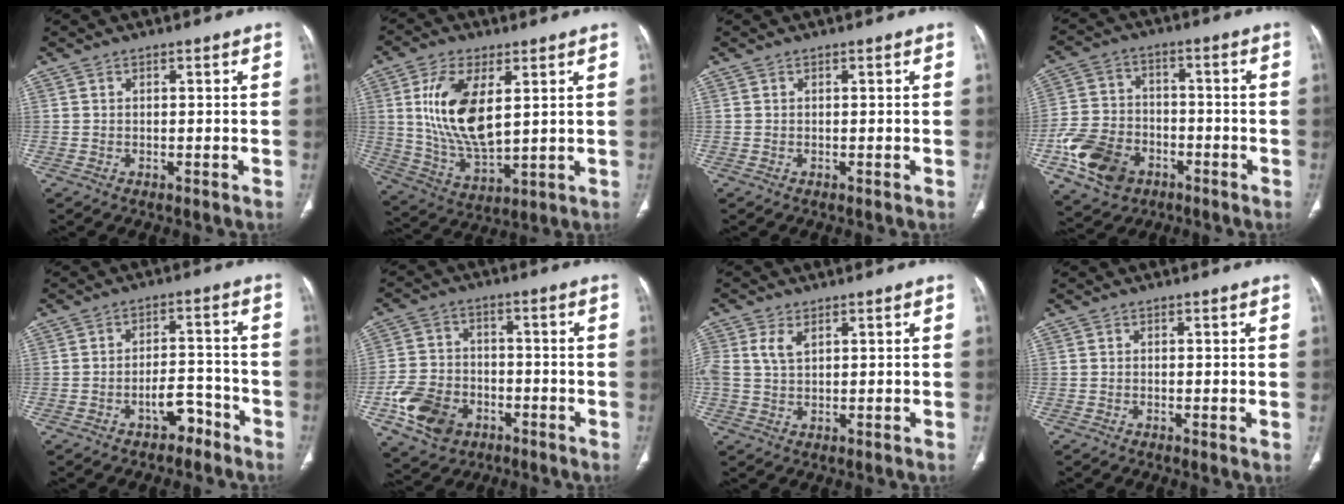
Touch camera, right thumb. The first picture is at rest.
{"total": 14.8, "force": [3.6, 7.2, 12.5], "torque": [-0.235, -0.023, 0.078]}
{"total": 0.0}
{"total": 12.9, "force": [-5.6, 9.5, 6.5], "torque": [-0.111, 0.023, -0.097]}
{"total": 5.3, "force": [-3.5, 3.0, 2.7], "torque": [-0.021, 0.043, -0.053]}
{"total": 11.3, "force": [-4.8, 8.6, 5.7], "torque": [-0.094, 0.020, -0.080]}
{"total": 3.7, "force": [1.5, 2.1, 2.7], "torque": [-0.056, 0.003, 0.036]}
{"total": 0.7, "force": [0.0, 0.2, 0.7], "torque": [-0.016, -0.005, -0.003]}